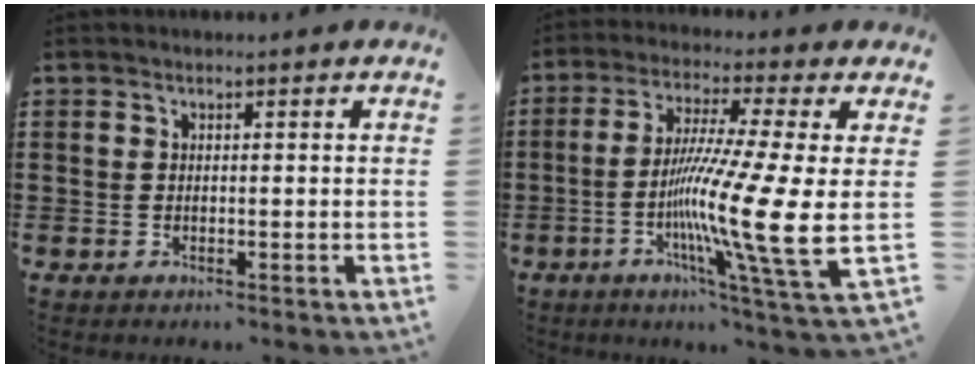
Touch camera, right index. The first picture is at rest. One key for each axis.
{"total": 13.7, "fx": -1.3, "fy": -1.0, "fz": 13.6, "tx": -0.268, "ty": -0.030, "tz": -0.035}